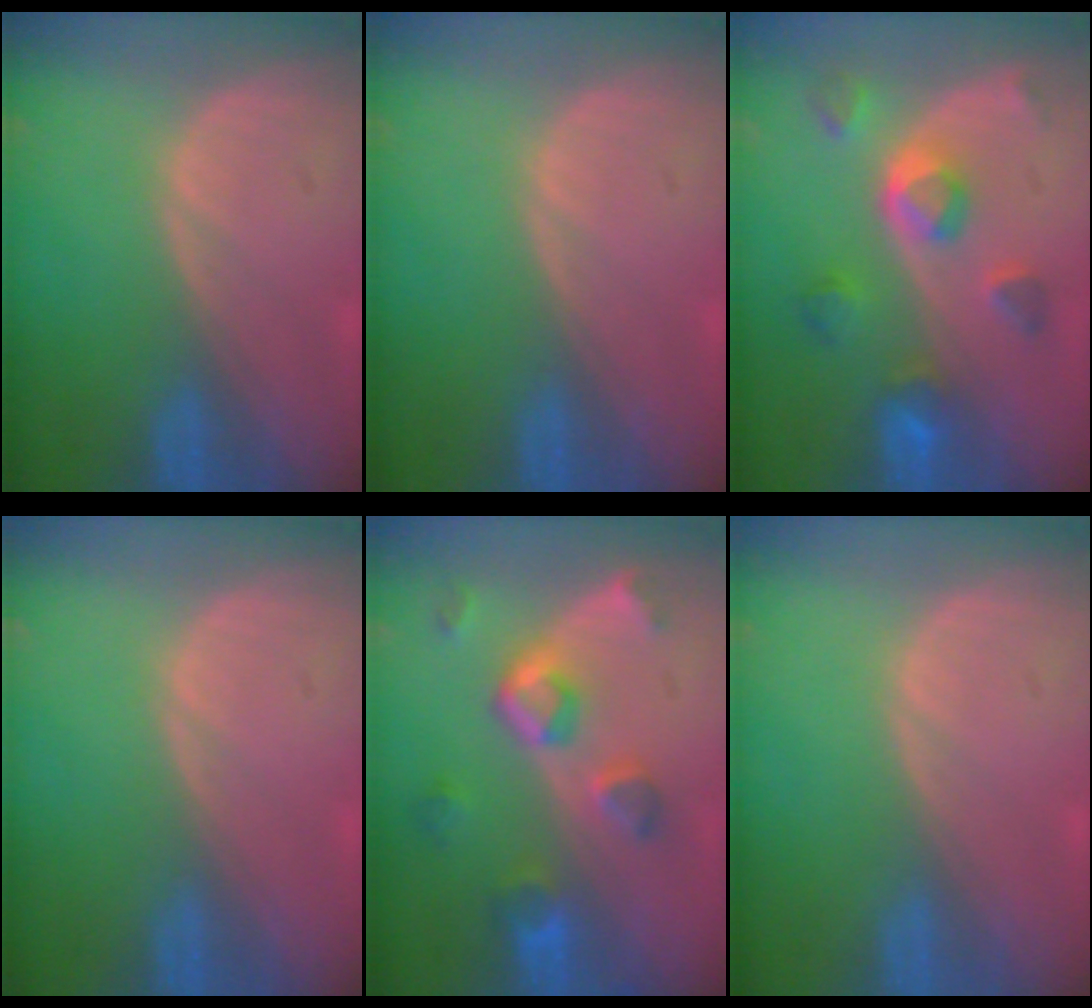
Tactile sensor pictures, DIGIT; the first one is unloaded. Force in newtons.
{"total": 0.0}
{"total": 7.8, "press": 7.0, "slide": 3.5}
{"total": 0.0}
{"total": 7.8, "press": 7.0, "slide": 3.4}
{"total": 0.0}